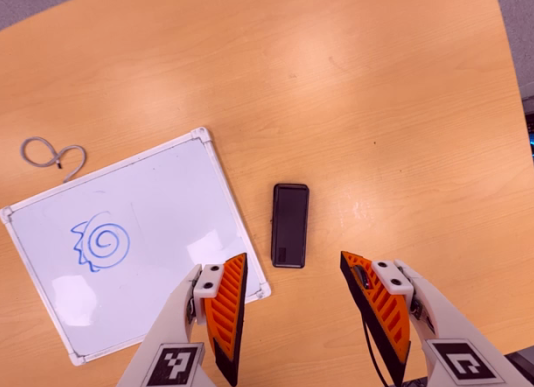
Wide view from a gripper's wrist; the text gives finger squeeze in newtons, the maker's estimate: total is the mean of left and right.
{"total": 0.0}